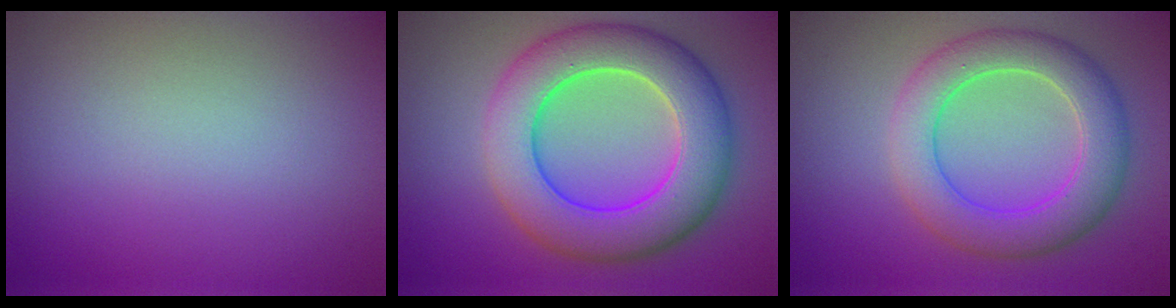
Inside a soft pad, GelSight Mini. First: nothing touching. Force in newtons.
{"total": 9.4, "press": 9.4, "slide": 0.1}
{"total": 6.1, "press": 6.1, "slide": 0.1}